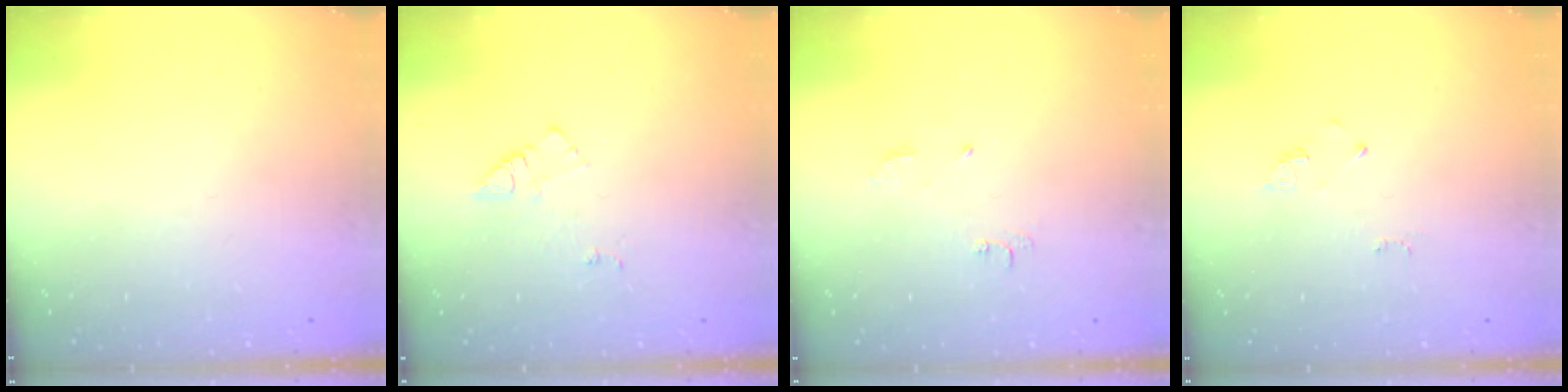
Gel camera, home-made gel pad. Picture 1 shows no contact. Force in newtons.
{"total": 6.2, "press": 6.2, "slide": 0.8}
{"total": 4.7, "press": 4.7, "slide": 0.7}
{"total": 2.6, "press": 2.6, "slide": 0.4}